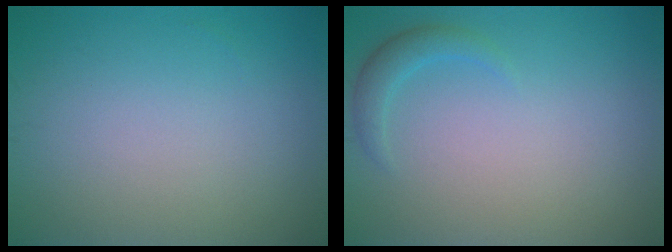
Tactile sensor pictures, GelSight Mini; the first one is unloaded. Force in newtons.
{"total": 1.6, "press": 1.6, "slide": 0.1}